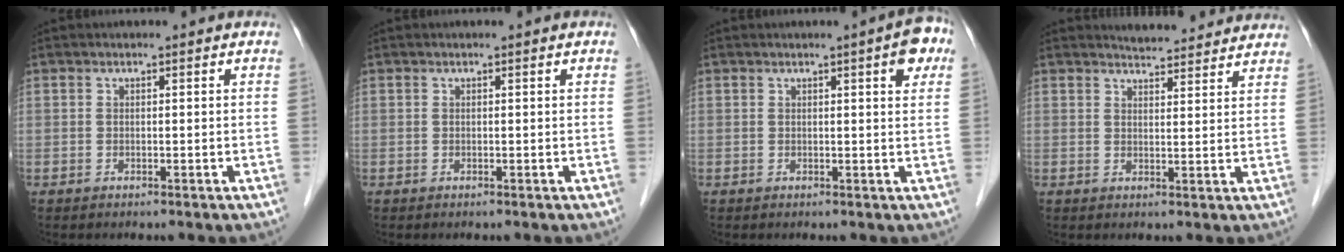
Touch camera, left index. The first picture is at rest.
{"total": 0.0}
{"total": 4.9, "force": [2.3, 1.0, 4.2], "torque": [-0.040, 0.002, 0.022]}
{"total": 8.9, "force": [8.5, 1.7, 1.8], "torque": [-0.017, 0.003, 0.100]}